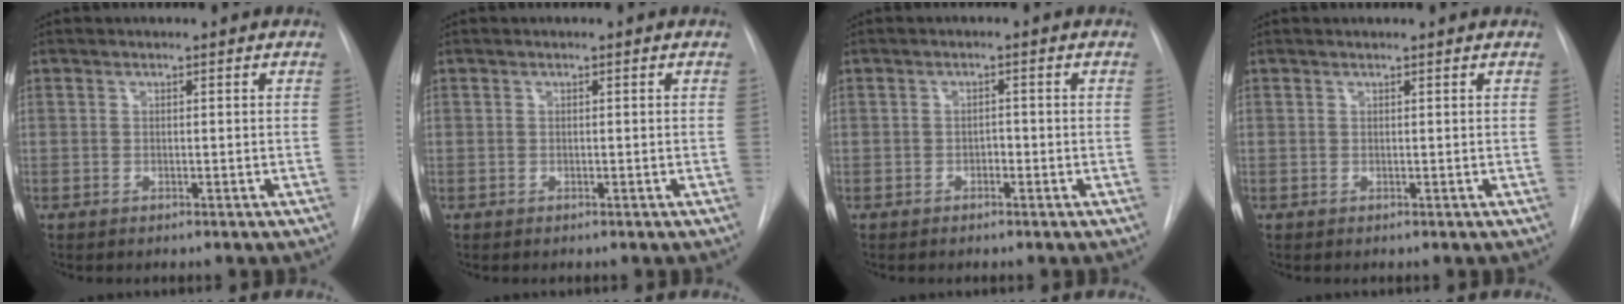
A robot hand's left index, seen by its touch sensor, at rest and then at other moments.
{"total": 0.0}
{"total": 1.7, "force": [-1.5, 0.5, 0.5], "torque": [-0.004, -0.002, -0.024]}
{"total": 0.0}